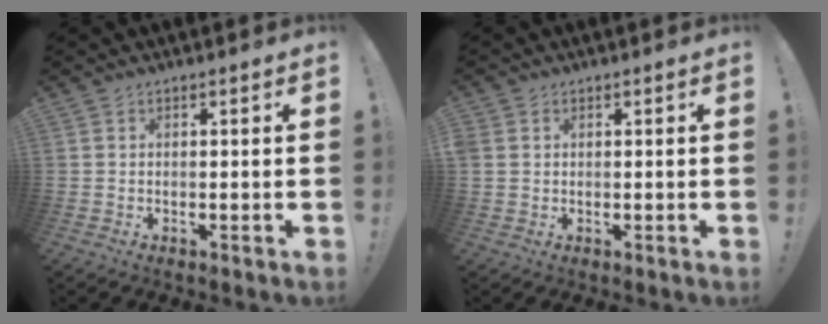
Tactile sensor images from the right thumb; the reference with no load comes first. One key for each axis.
{"total": 1.9, "fx": 0.7, "fy": 1.7, "fz": 0.6, "tx": -0.016, "ty": 0.003, "tz": 0.015}